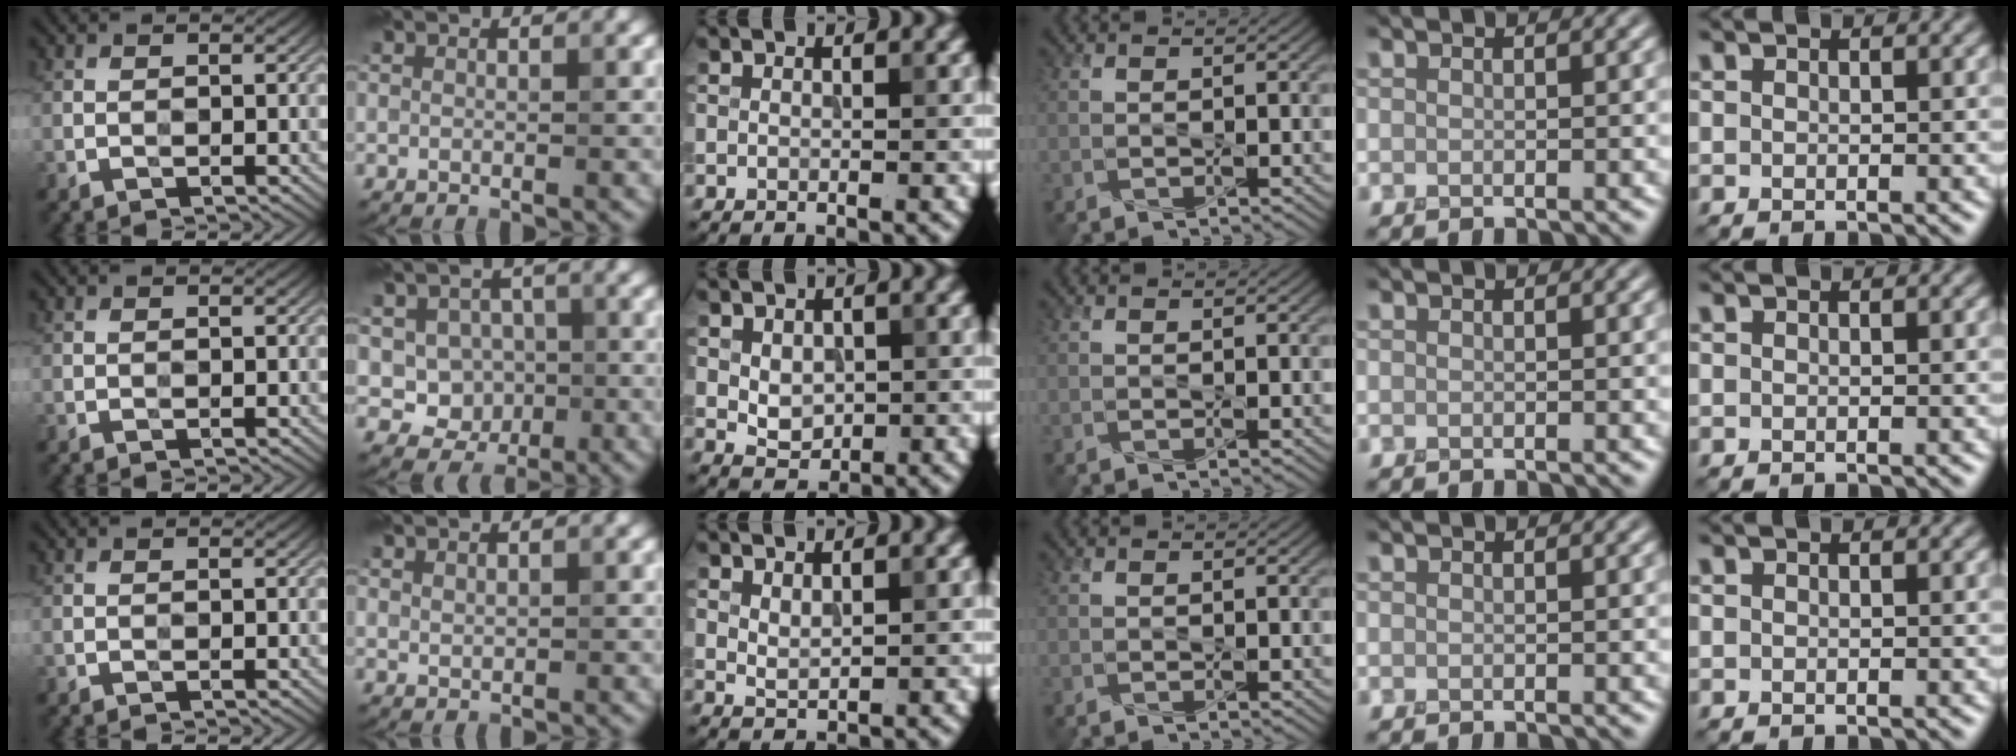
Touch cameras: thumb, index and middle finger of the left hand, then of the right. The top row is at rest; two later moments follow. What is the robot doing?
{"motion": "press", "object": "stapler"}